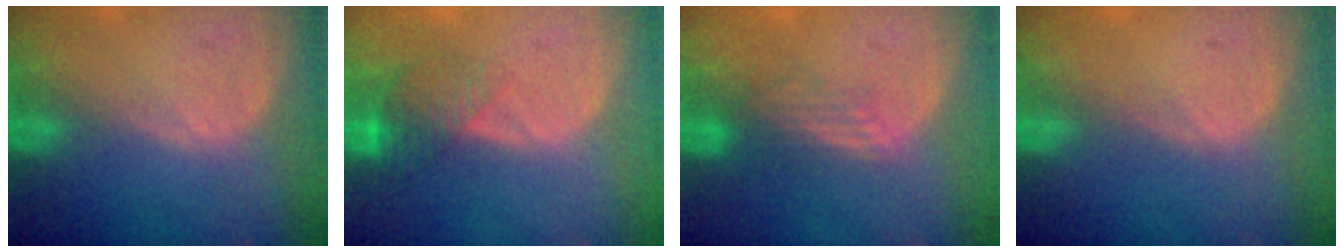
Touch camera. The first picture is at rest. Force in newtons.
{"total": 4.4, "press": 3.8, "slide": 2.1}
{"total": 2.8, "press": 2.7, "slide": 0.6}
{"total": 0.0}